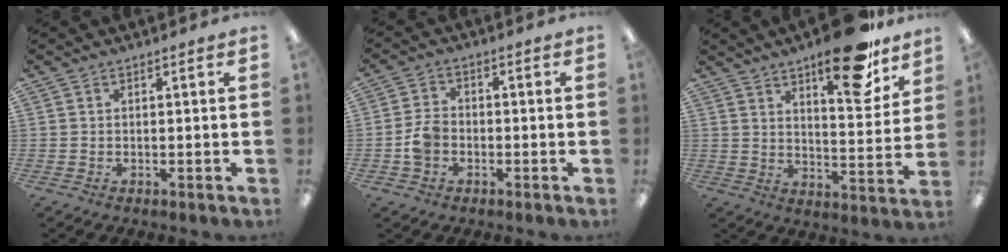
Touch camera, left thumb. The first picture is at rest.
{"total": 5.2, "force": [-1.6, 3.8, 3.1], "torque": [-0.058, 0.012, -0.029]}
{"total": 19.0, "force": [13.2, 6.7, 11.9], "torque": [-0.151, -0.086, 0.210]}